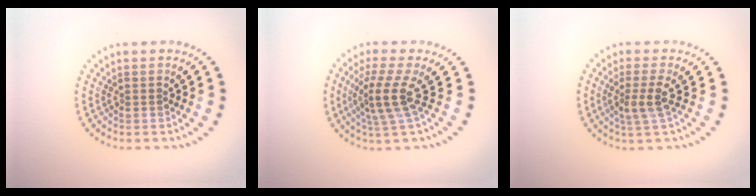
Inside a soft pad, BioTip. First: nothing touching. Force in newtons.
{"total": 3.6, "press": 2.7, "slide": 2.4}
{"total": 2.5, "press": 2.1, "slide": 1.4}